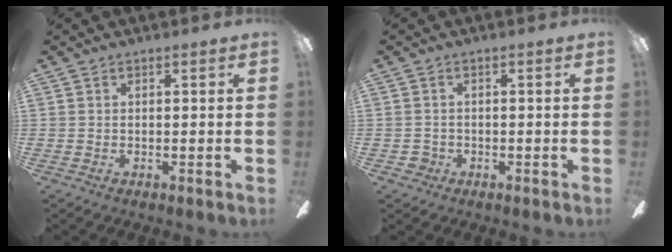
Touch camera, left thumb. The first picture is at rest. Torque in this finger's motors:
{"motor_torque": [-0.07, -0.05, 0.06, -0.18, -0.02]}